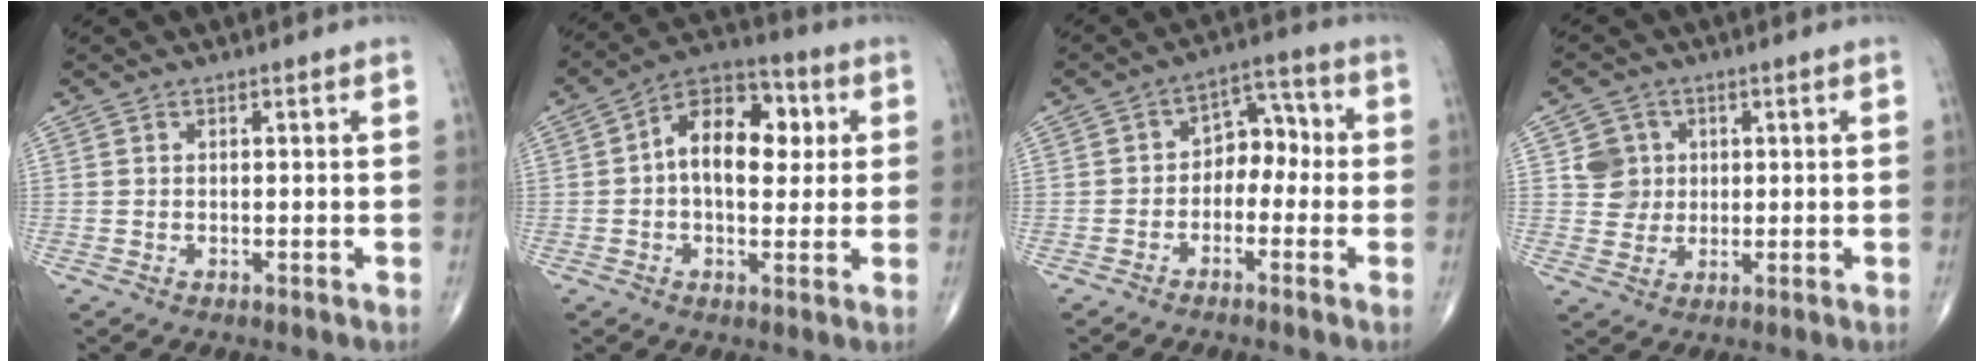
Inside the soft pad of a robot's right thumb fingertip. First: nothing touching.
{"total": 13.4, "force": [1.8, 8.2, 10.4], "torque": [-0.130, 0.025, 0.017]}
{"total": 6.7, "force": [-1.4, 4.8, 4.5], "torque": [-0.032, 0.041, -0.040]}
{"total": 5.1, "force": [1.2, 4.9, 0.8], "torque": [0.015, 0.000, 0.019]}